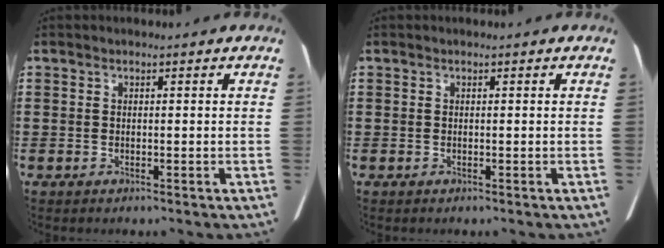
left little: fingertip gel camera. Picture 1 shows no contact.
{"total": 0.0}